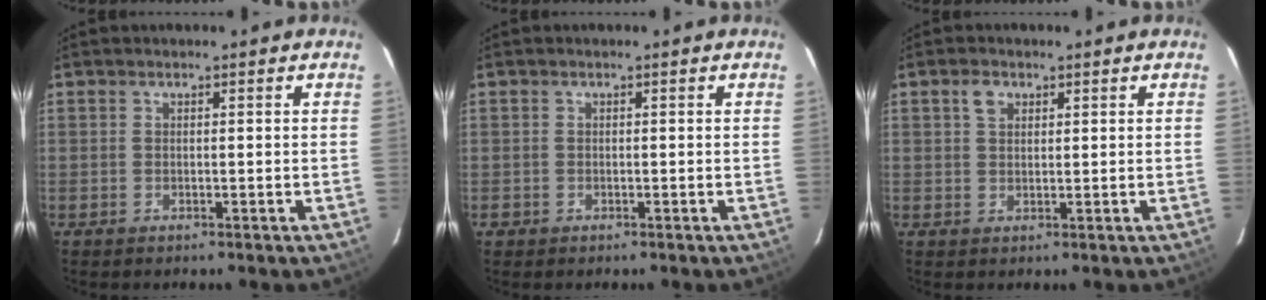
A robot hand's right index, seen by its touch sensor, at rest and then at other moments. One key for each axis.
{"total": 1.2, "fx": -0.5, "fy": 1.1, "fz": 0.1, "tx": -0.002, "ty": 0.003, "tz": -0.005}
{"total": 2.6, "fx": 1.2, "fy": 1.8, "fz": 1.4, "tx": -0.025, "ty": 0.009, "tz": 0.021}